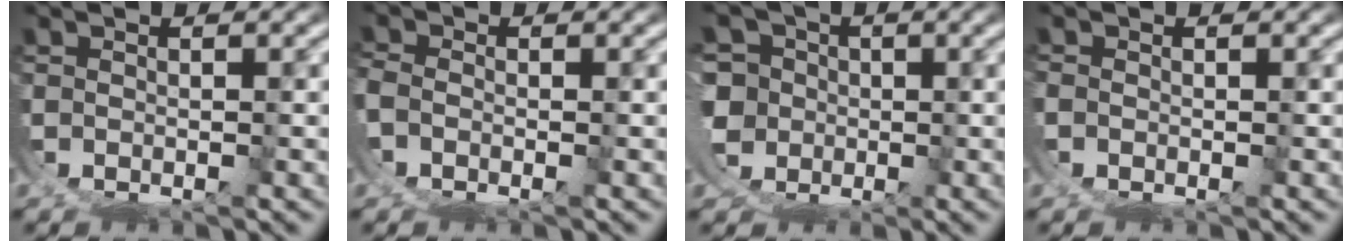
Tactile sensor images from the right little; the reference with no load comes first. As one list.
[{"total": 2.2, "force": [-0.8, 1.9, 0.7], "torque": [-0.023, -0.008, -0.015]}, {"total": 12.4, "force": [0.0, 11.5, 4.8], "torque": [-0.134, -0.037, -0.005]}, {"total": 0.6, "force": [-0.1, 0.5, 0.2], "torque": [-0.007, -0.002, -0.003]}]